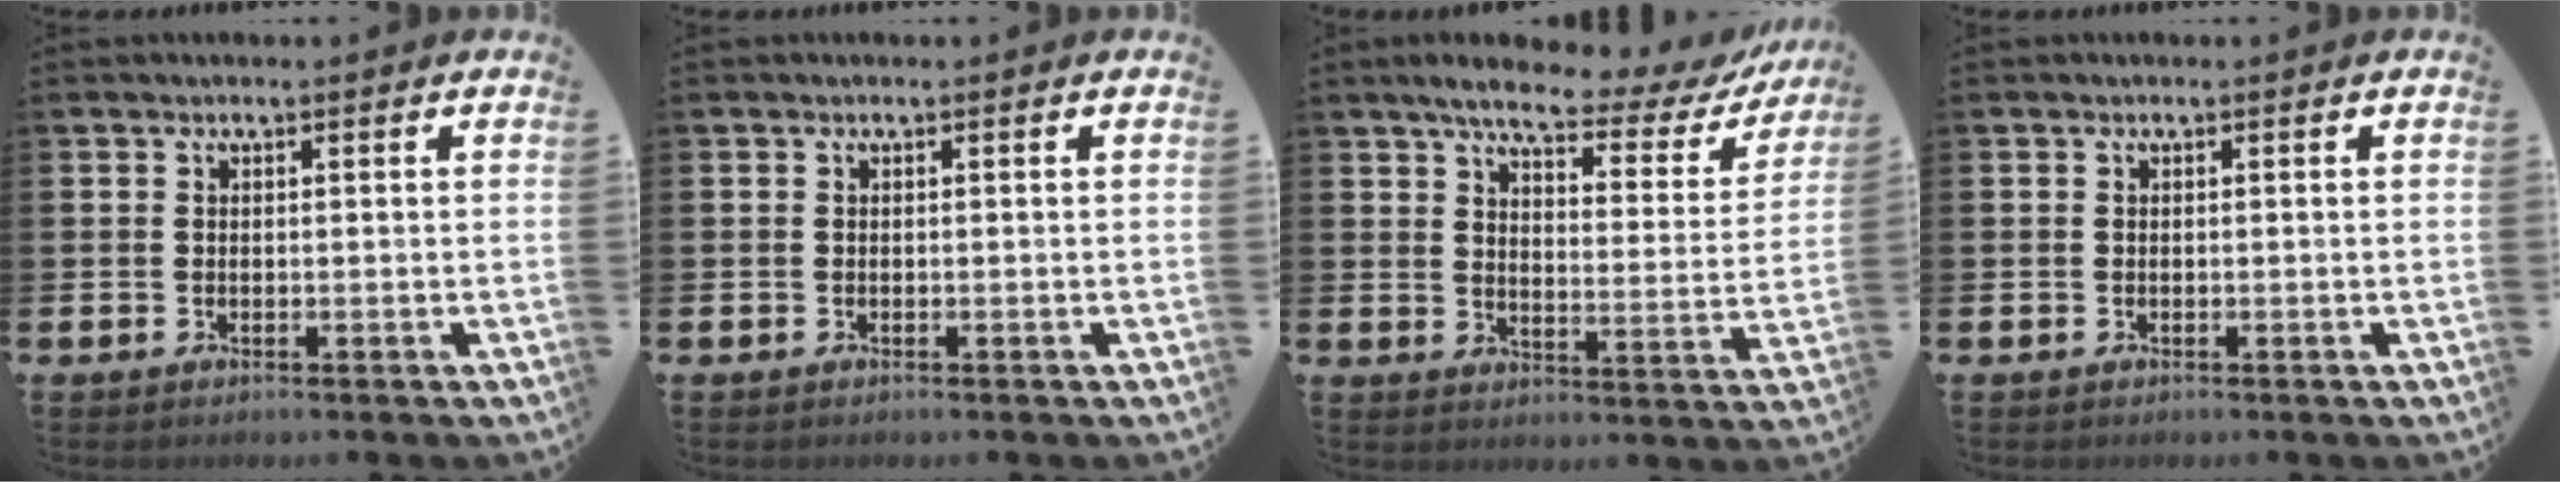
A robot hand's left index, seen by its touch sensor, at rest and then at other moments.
{"total": 0.0}
{"total": 6.7, "force": [5.5, 1.8, 3.3], "torque": [-0.075, -0.036, 0.086]}
{"total": 0.0}